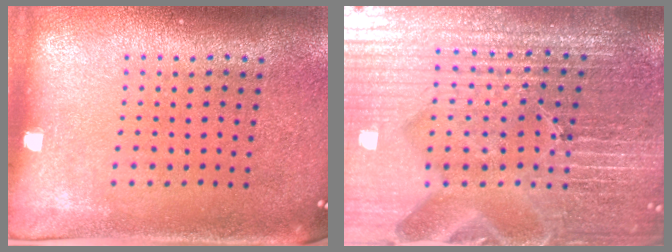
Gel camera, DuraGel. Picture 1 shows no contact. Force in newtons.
{"total": 7.2, "press": 6.3, "slide": 3.5}